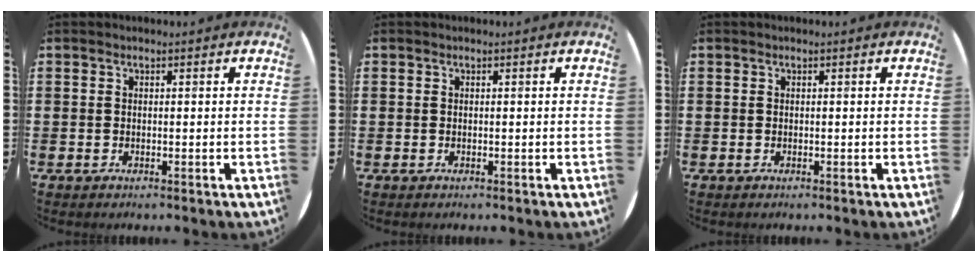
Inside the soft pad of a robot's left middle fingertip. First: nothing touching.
{"total": 0.0}
{"total": 0.0}